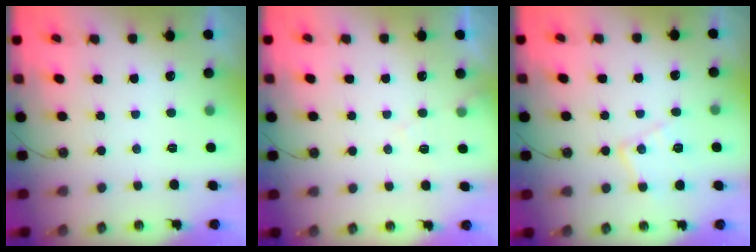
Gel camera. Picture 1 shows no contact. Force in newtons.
{"total": 6.4, "press": 6.3, "slide": 0.8}
{"total": 11.2, "press": 11.1, "slide": 0.7}